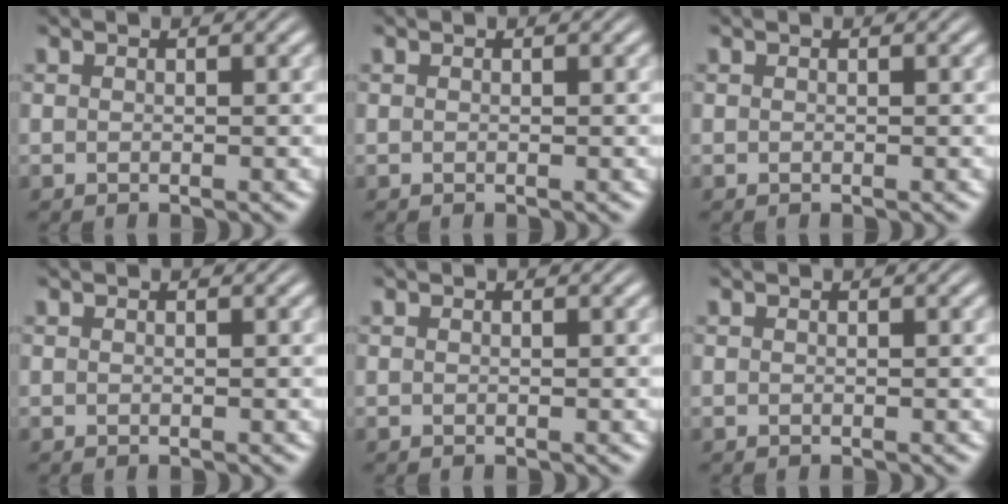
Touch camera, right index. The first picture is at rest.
{"total": 0.0}
{"total": 0.0}
{"total": 0.0}
{"total": 0.0}
{"total": 0.0}